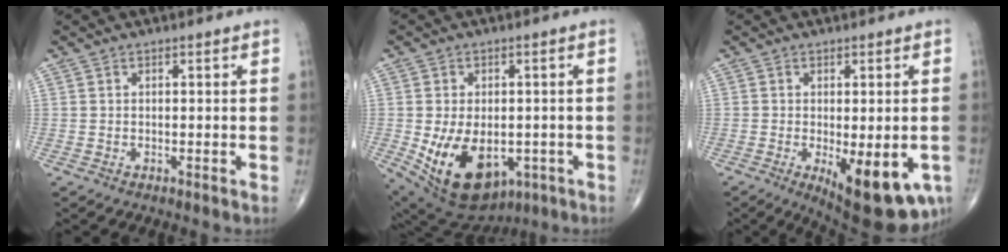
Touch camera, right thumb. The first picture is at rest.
{"total": 16.2, "force": [-4.5, 10.3, 11.7], "torque": [-0.196, -0.004, -0.044]}
{"total": 13.9, "force": [-4.8, 5.2, 12.0], "torque": [-0.134, -0.014, -0.053]}